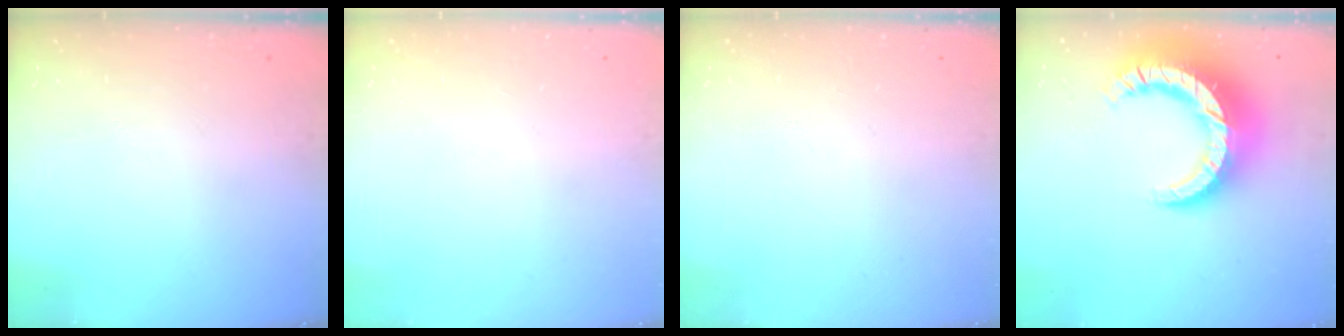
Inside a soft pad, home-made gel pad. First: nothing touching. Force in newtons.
{"total": 0.0}
{"total": 0.0}
{"total": 18.8, "press": 18.7, "slide": 2.1}